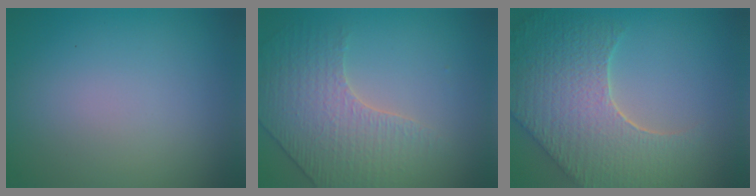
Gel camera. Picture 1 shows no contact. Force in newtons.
{"total": 3.8, "press": 3.6, "slide": 1.2}
{"total": 8.5, "press": 6.3, "slide": 5.8}